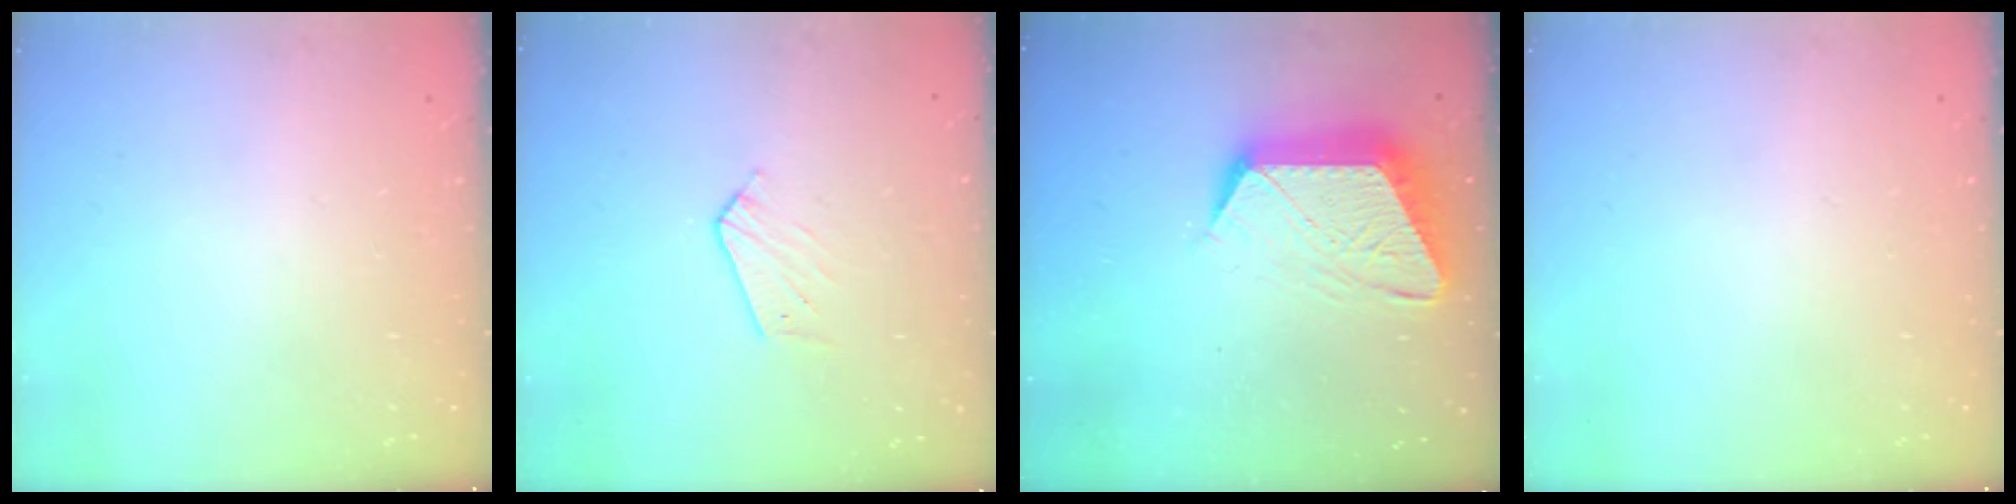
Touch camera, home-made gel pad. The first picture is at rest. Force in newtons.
{"total": 3.8, "press": 3.7, "slide": 0.3}
{"total": 13.5, "press": 13.4, "slide": 0.9}
{"total": 0.0}